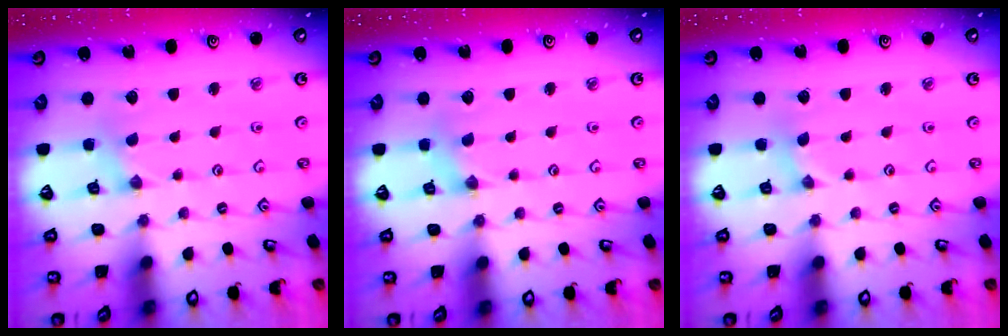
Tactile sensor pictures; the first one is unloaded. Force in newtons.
{"total": 0.6, "press": 0.6, "slide": 0.1}
{"total": 0.8, "press": 0.8, "slide": 0.2}